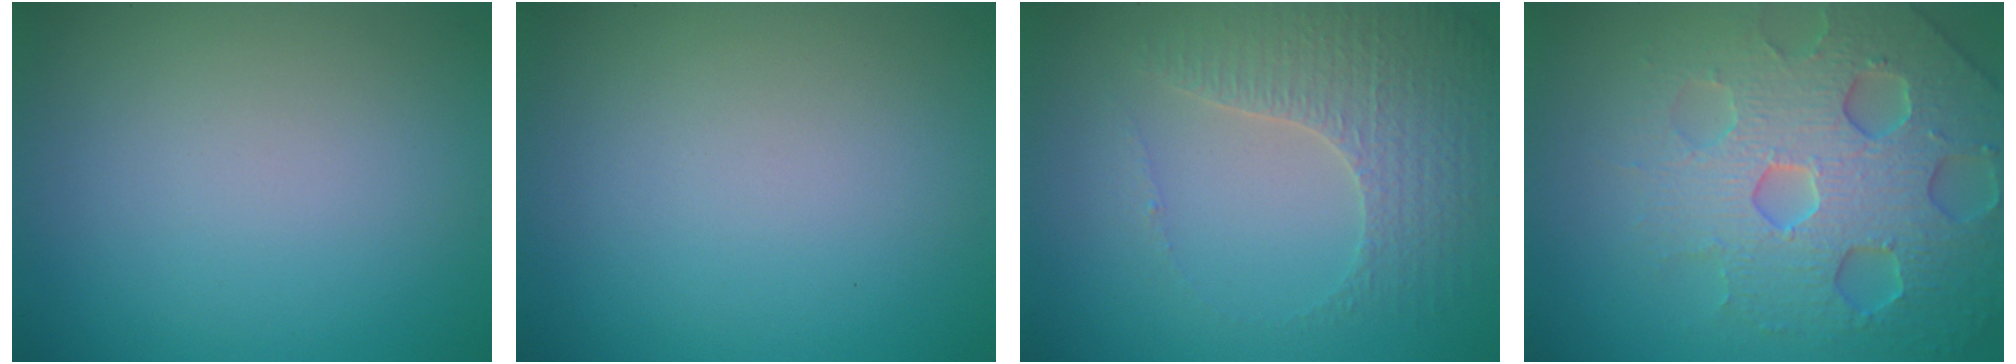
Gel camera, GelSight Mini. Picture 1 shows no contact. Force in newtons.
{"total": 0.0}
{"total": 3.2, "press": 3.1, "slide": 0.8}
{"total": 7.3, "press": 7.1, "slide": 1.7}